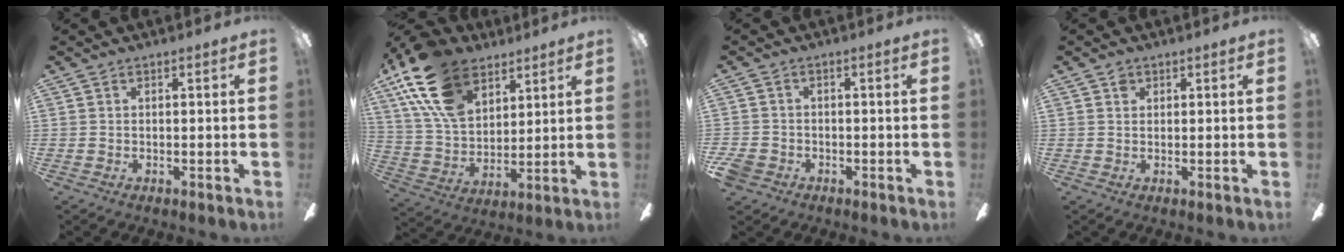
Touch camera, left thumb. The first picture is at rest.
{"total": 19.7, "force": [11.6, 11.5, 11.0], "torque": [-0.246, -0.037, 0.215]}
{"total": 3.4, "force": [-2.1, 2.4, 1.1], "torque": [-0.037, 0.007, -0.045]}
{"total": 1.6, "force": [0.9, 1.2, 0.6], "torque": [-0.014, 0.004, 0.016]}